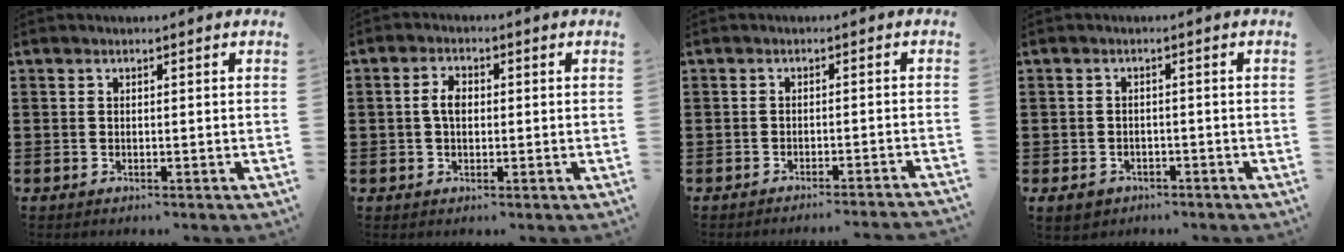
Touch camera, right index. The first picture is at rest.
{"total": 3.1, "force": [-0.1, 1.7, 2.6], "torque": [-0.052, 0.008, -0.004]}
{"total": 2.0, "force": [-1.9, -0.6, 0.4], "torque": [-0.007, 0.001, -0.038]}
{"total": 2.1, "force": [-1.8, 1.0, 0.4], "torque": [-0.012, 0.002, -0.038]}